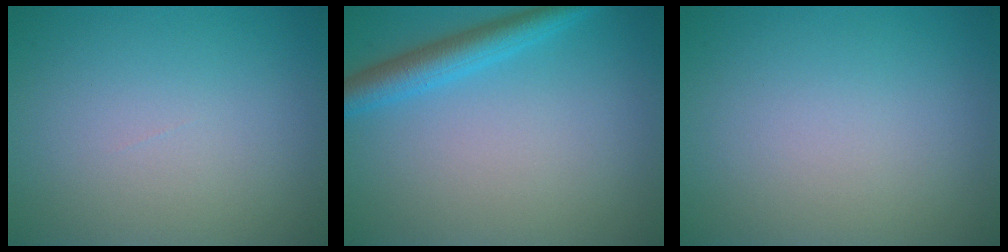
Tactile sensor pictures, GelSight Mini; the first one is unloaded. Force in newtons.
{"total": 3.5, "press": 3.5, "slide": 0.2}
{"total": 0.0}